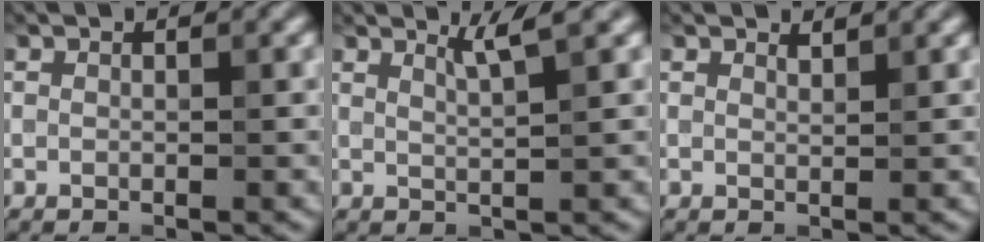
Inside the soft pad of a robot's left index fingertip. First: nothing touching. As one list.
[{"total": 2.1, "force": [1.5, 0.3, 1.5], "torque": [-0.017, 0.004, 0.023]}, {"total": 0.8, "force": [0.8, 0.1, 0.2], "torque": [-0.002, -0.001, 0.015]}]